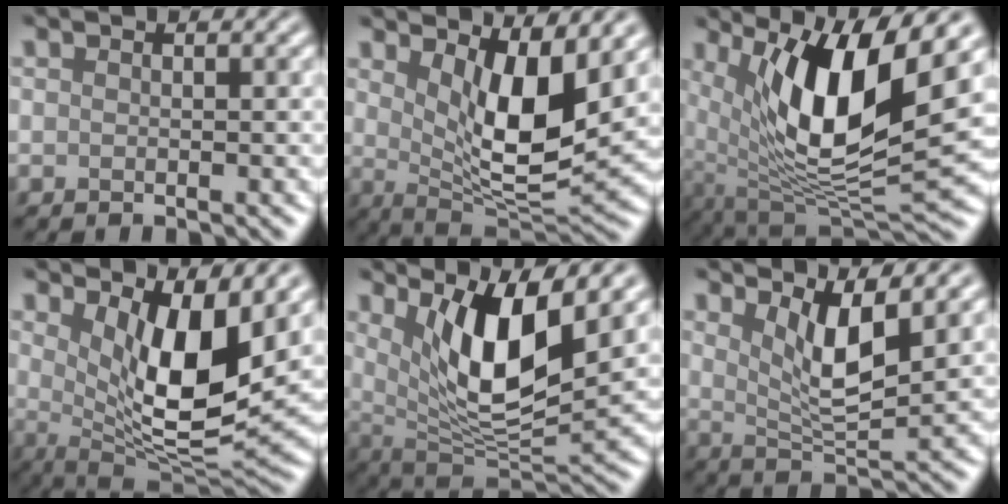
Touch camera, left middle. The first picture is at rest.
{"total": 8.1, "force": [2.7, 2.8, 7.1], "torque": [-0.120, -0.024, 0.051]}
{"total": 11.6, "force": [4.0, 3.6, 10.3], "torque": [-0.174, -0.012, 0.078]}
{"total": 9.5, "force": [3.0, 3.3, 8.4], "torque": [-0.139, -0.025, 0.056]}
{"total": 8.6, "force": [3.4, 2.7, 7.4], "torque": [-0.125, -0.024, 0.063]}
{"total": 4.9, "force": [2.4, 1.2, 4.1], "torque": [-0.075, -0.012, 0.047]}